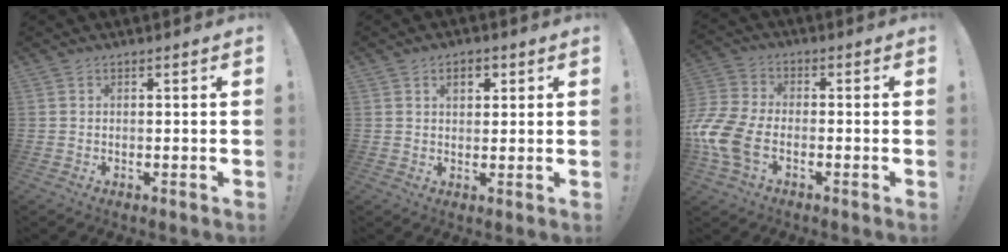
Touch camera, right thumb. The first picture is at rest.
{"total": 4.0, "force": [1.6, 2.6, 2.6], "torque": [-0.031, 0.001, 0.023]}
{"total": 12.9, "force": [-4.9, 8.1, 8.8], "torque": [-0.197, 0.024, -0.086]}